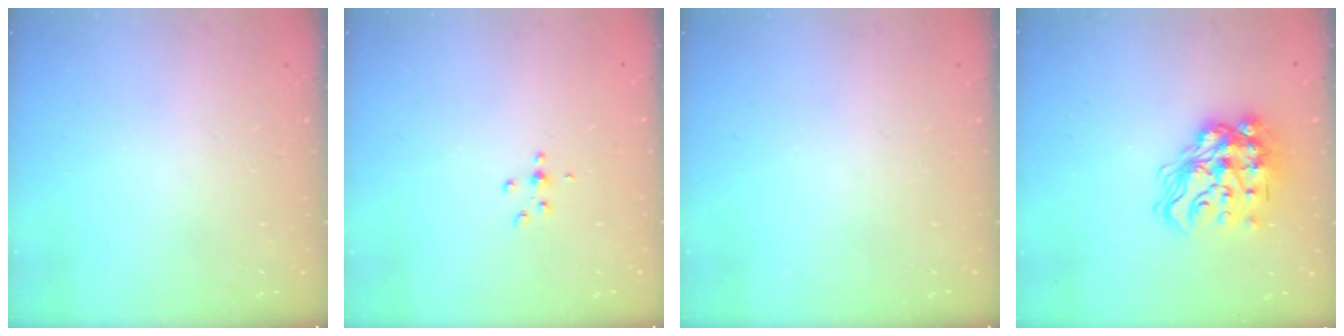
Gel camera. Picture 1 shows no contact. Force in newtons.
{"total": 4.6, "press": 4.3, "slide": 1.5}
{"total": 0.0}
{"total": 17.2, "press": 17.1, "slide": 1.7}